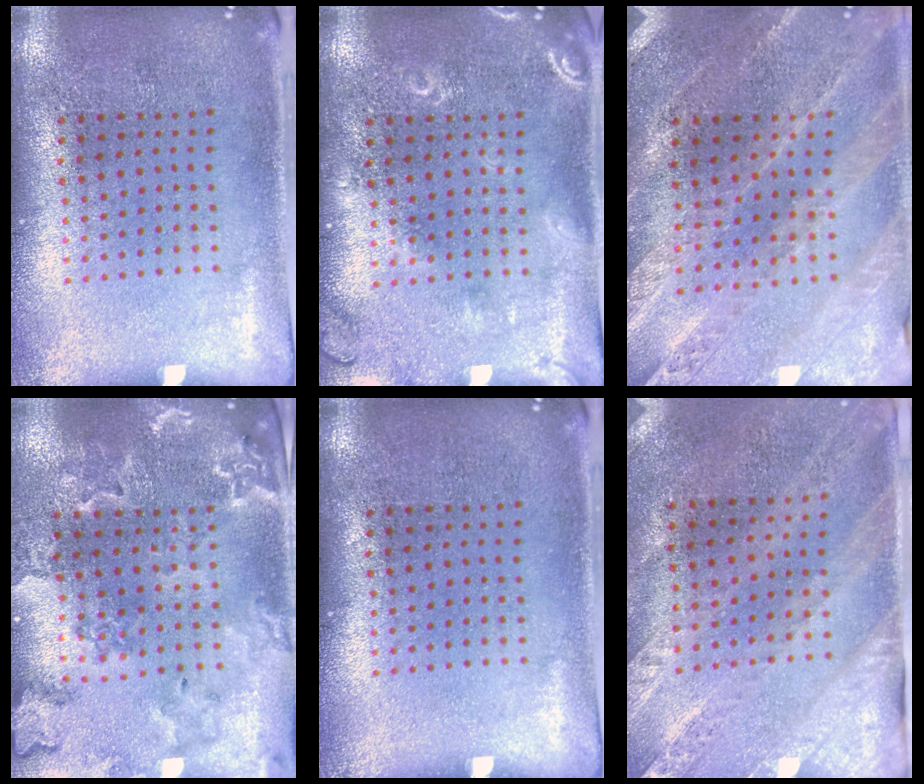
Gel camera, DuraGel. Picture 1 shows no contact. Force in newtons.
{"total": 2.5, "press": 2.4, "slide": 0.5}
{"total": 1.3, "press": 1.3, "slide": 0.2}
{"total": 2.0, "press": 2.0, "slide": 0.2}
{"total": 0.0}
{"total": 2.5, "press": 2.1, "slide": 1.3}